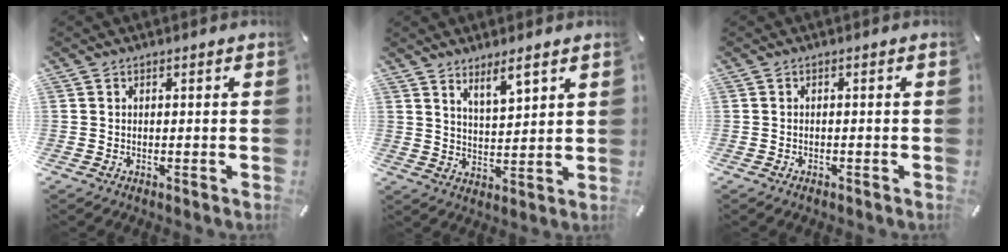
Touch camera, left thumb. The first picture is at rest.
{"total": 5.6, "force": [4.9, 1.5, 2.3], "torque": [-0.033, -0.033, 0.085]}
{"total": 1.0, "force": [-0.6, 0.5, 0.5], "torque": [-0.012, 0.000, -0.013]}